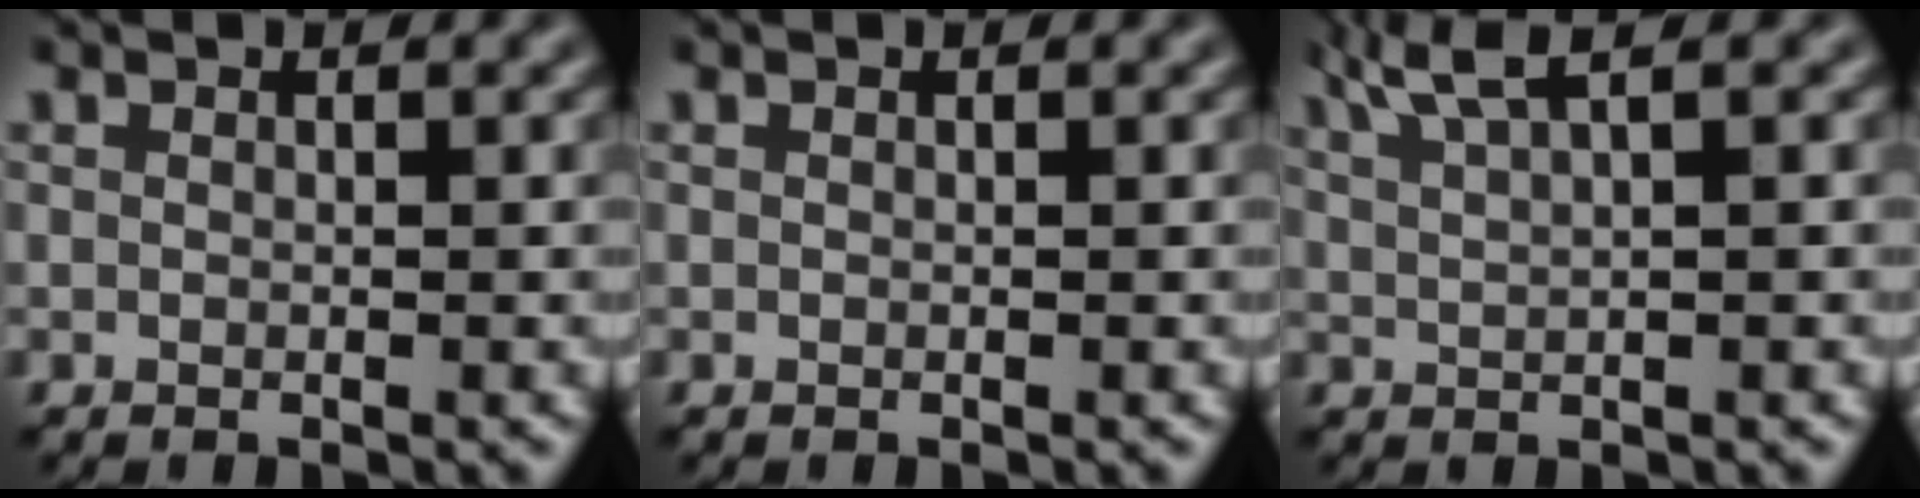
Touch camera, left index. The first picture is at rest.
{"total": 0.0}
{"total": 3.3, "force": [2.3, 0.6, 2.3], "torque": [-0.036, 0.011, 0.043]}